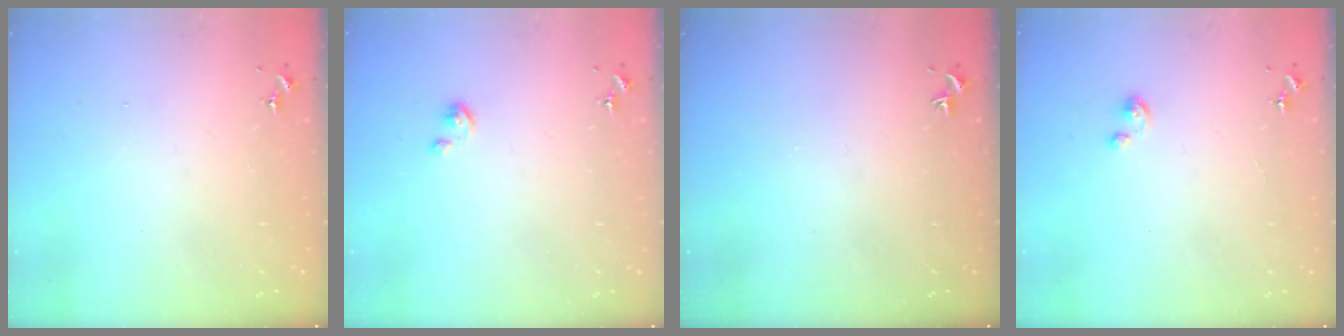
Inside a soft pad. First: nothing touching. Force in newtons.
{"total": 2.7, "press": 2.7, "slide": 0.3}
{"total": 0.0}
{"total": 1.9, "press": 1.9, "slide": 0.1}